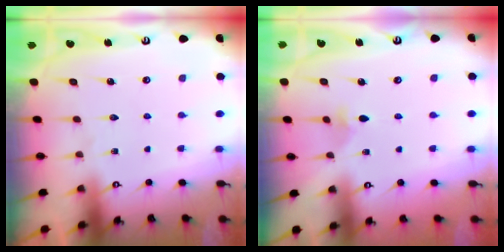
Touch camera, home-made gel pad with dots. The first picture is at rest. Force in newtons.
{"total": 4.0, "press": 4.0, "slide": 0.6}